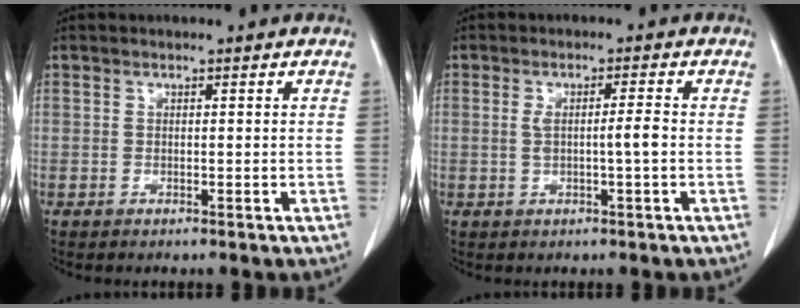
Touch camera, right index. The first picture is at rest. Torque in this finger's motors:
{"motor_torque": [0.58, -0.22, 0.06, 0.06]}